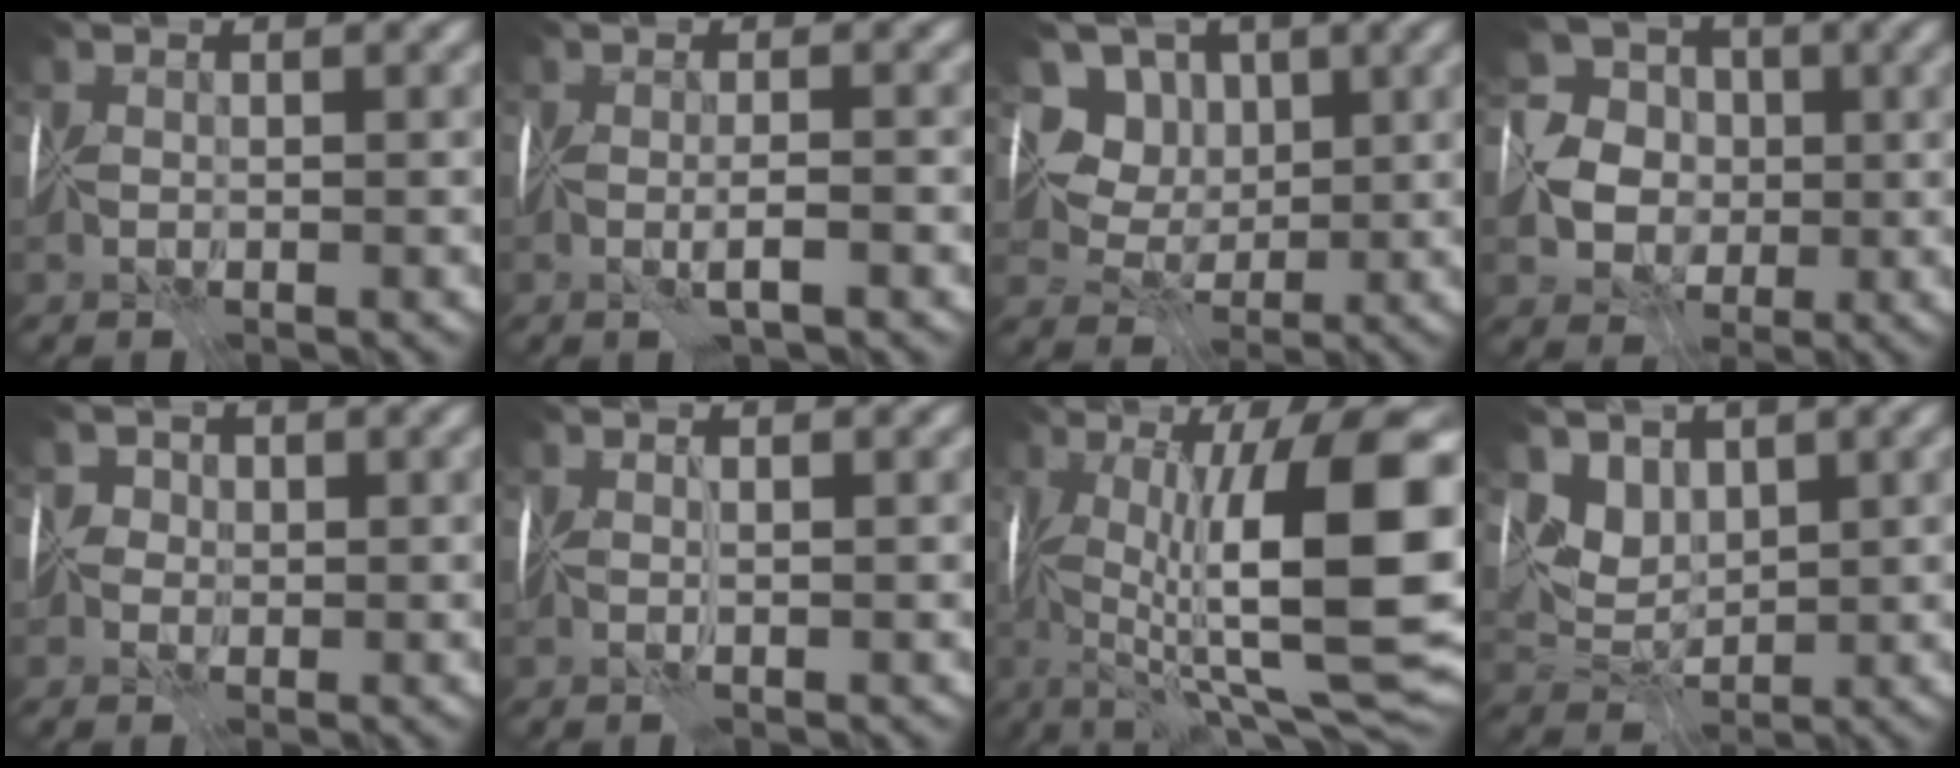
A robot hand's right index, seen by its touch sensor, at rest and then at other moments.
{"total": 1.5, "force": [-0.5, -1.3, 0.7], "torque": [-0.012, -0.006, -0.005]}
{"total": 4.9, "force": [2.3, 4.0, 1.7], "torque": [-0.019, 0.003, 0.025]}
{"total": 6.1, "force": [-0.6, 5.4, 2.8], "torque": [-0.055, 0.002, -0.022]}
{"total": 1.6, "force": [0.0, 1.6, -0.1], "torque": [0.024, 0.020, -0.011]}
{"total": 1.3, "force": [0.5, -1.1, -0.5], "torque": [0.014, 0.000, 0.012]}
{"total": 14.7, "force": [0.3, 3.0, 14.3], "torque": [-0.194, 0.022, 0.016]}
{"total": 3.0, "force": [2.5, 1.5, 0.4], "torque": [-0.013, -0.013, 0.061]}